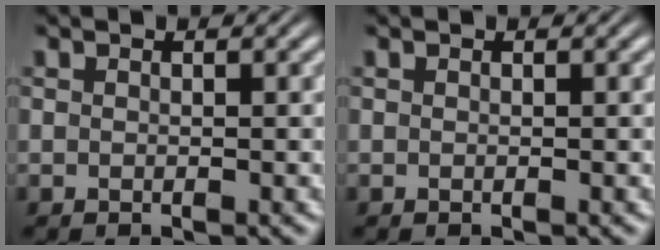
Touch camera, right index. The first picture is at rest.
{"total": 0.0}